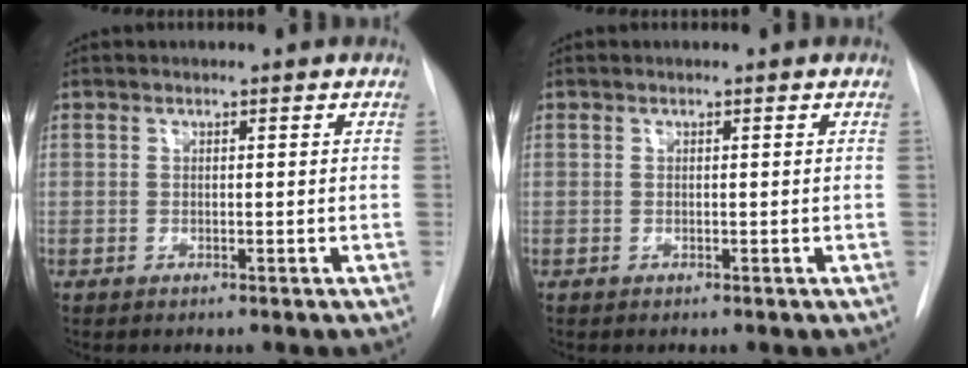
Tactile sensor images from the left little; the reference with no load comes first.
{"total": 0.0}